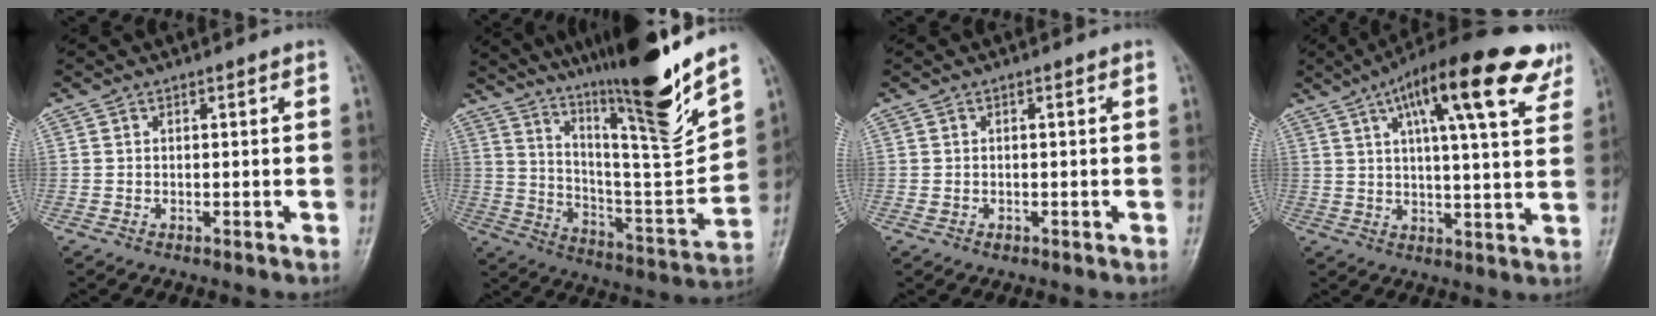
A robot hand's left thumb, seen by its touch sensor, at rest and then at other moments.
{"total": 24.6, "force": [17.8, 1.9, 16.9], "torque": [-0.241, -0.096, 0.297]}
{"total": 0.9, "force": [-0.3, 0.7, 0.5], "torque": [-0.008, 0.002, -0.002]}
{"total": 19.9, "force": [10.4, 5.1, 16.2], "torque": [-0.227, -0.007, 0.149]}